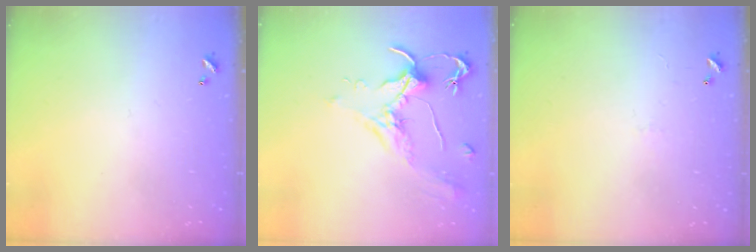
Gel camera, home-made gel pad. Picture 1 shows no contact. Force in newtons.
{"total": 1.9, "press": 1.7, "slide": 0.8}
{"total": 1.2, "press": 1.1, "slide": 0.5}